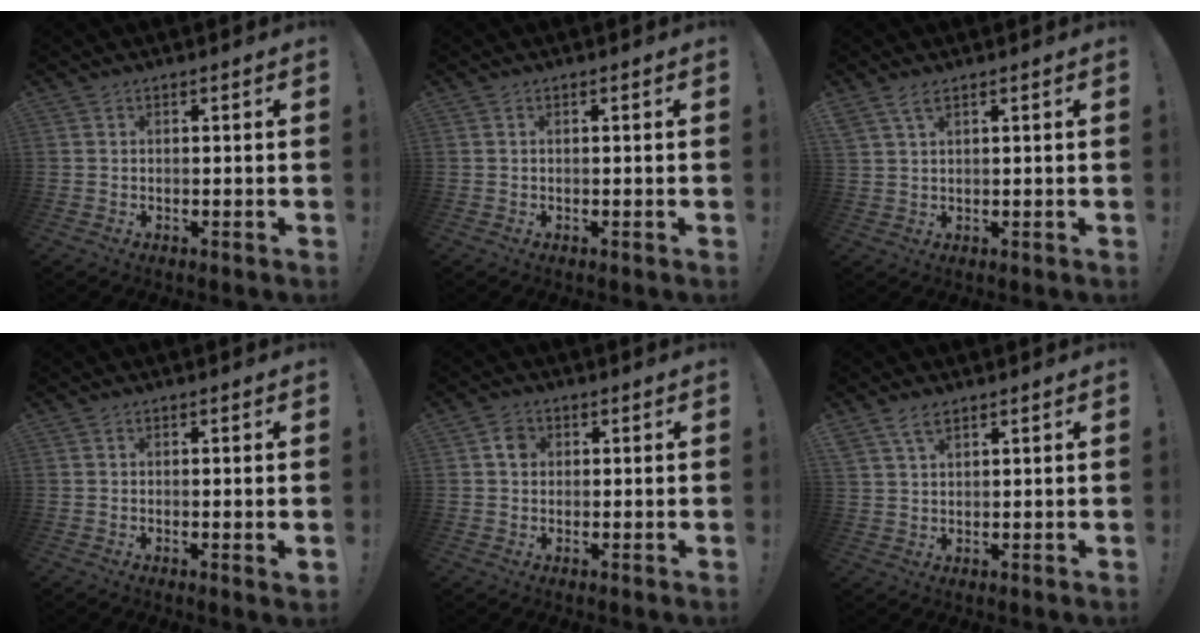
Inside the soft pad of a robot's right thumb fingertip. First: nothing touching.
{"total": 0.0}
{"total": 3.6, "force": [2.3, 1.3, 2.5], "torque": [-0.045, -0.006, 0.043]}
{"total": 1.4, "force": [0.3, 0.0, 1.3], "torque": [-0.021, -0.003, 0.004]}
{"total": 3.4, "force": [0.6, 3.0, 1.5], "torque": [-0.010, 0.002, 0.006]}
{"total": 4.5, "force": [3.0, 2.2, 2.6], "torque": [-0.049, -0.008, 0.058]}